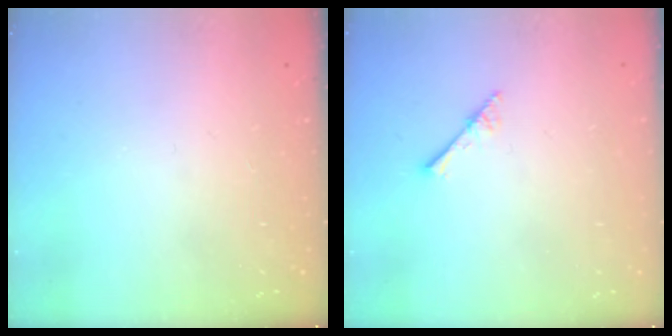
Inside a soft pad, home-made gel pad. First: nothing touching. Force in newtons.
{"total": 2.3, "press": 2.3, "slide": 0.2}